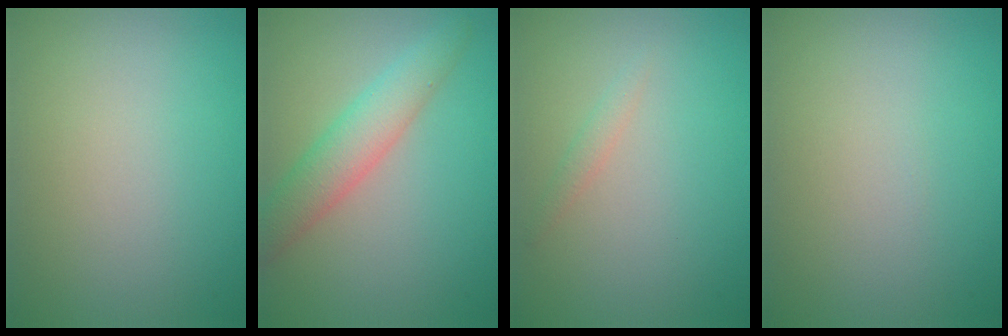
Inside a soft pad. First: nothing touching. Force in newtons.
{"total": 4.2, "press": 4.2, "slide": 0.1}
{"total": 0.9, "press": 0.9, "slide": 0.1}
{"total": 0.0}